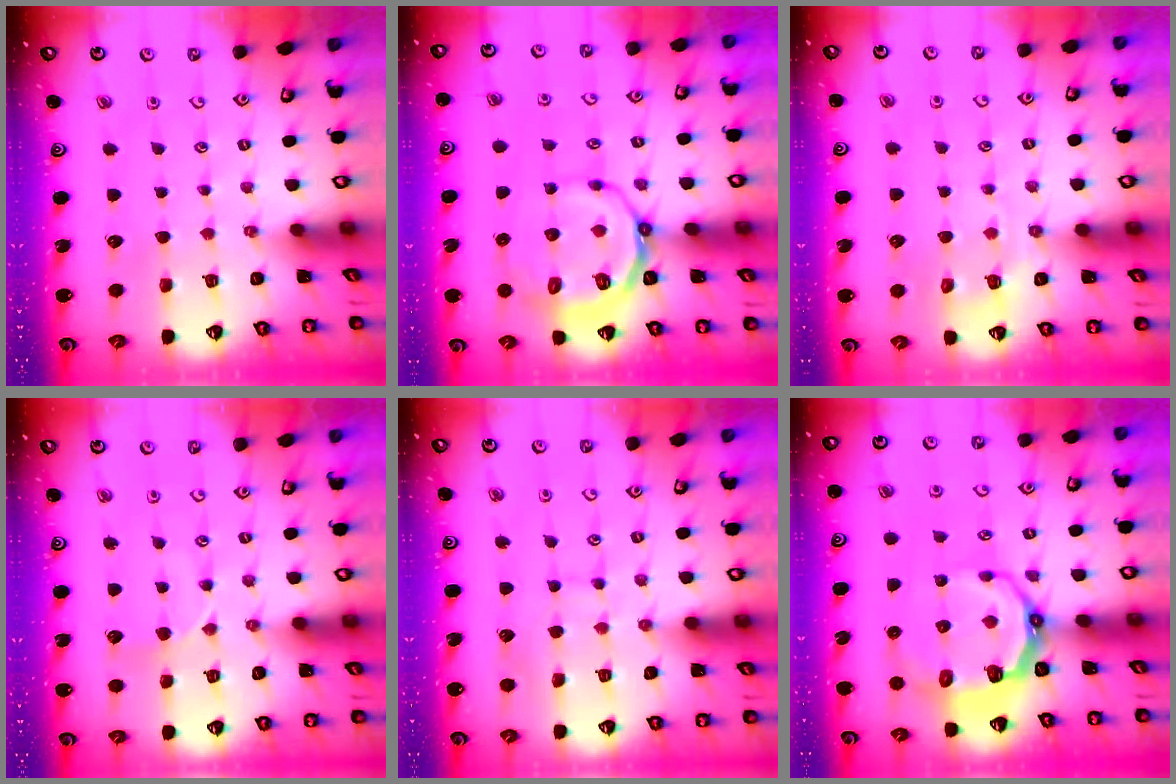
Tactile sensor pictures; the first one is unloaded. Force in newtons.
{"total": 9.1, "press": 8.6, "slide": 3.0}
{"total": 5.2, "press": 5.1, "slide": 1.1}
{"total": 2.2, "press": 2.2, "slide": 0.3}
{"total": 6.6, "press": 6.5, "slide": 0.5}
{"total": 9.6, "press": 8.5, "slide": 4.4}